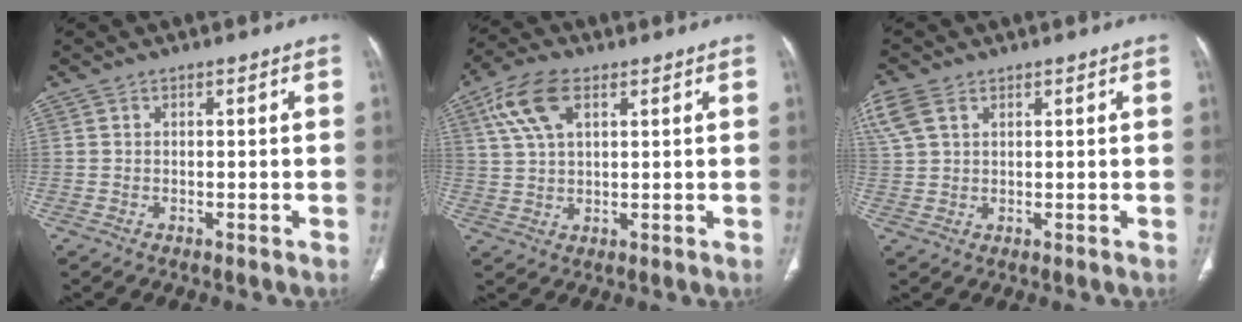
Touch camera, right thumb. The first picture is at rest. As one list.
[{"total": 9.1, "force": [4.0, 4.6, 6.8], "torque": [-0.141, 0.005, 0.078]}, {"total": 7.1, "force": [3.4, 4.5, 4.3], "torque": [-0.121, 0.015, 0.078]}]